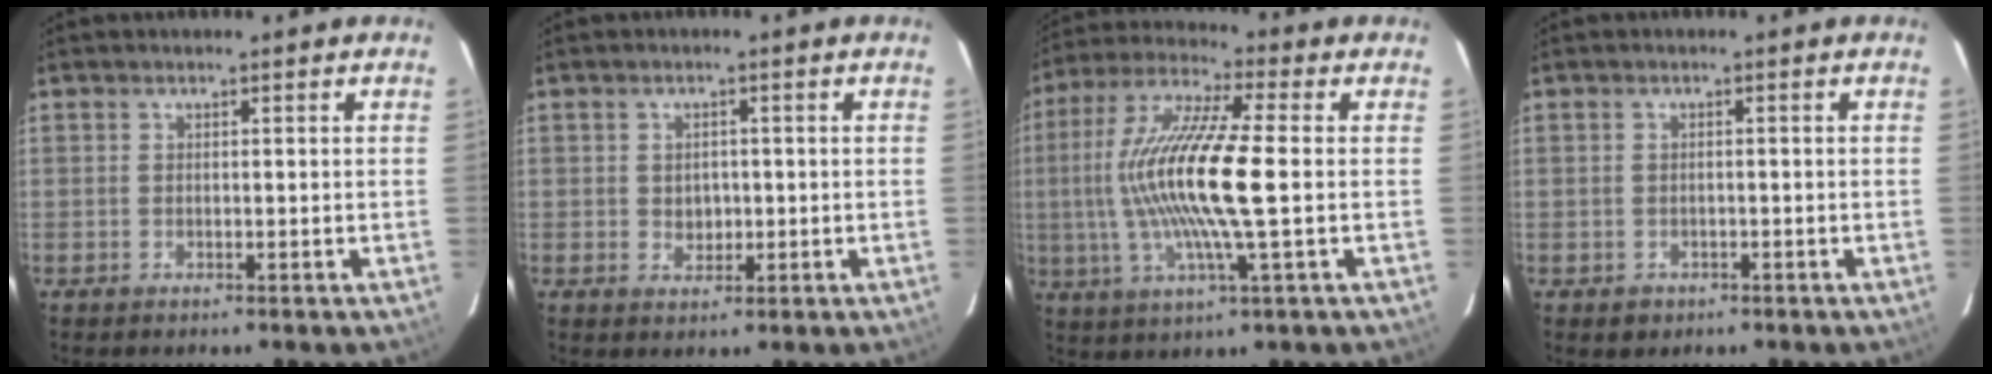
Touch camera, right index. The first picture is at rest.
{"total": 2.7, "force": [-0.1, 2.4, 1.2], "torque": [-0.019, 0.004, 0.002]}
{"total": 16.7, "force": [-0.4, 1.8, 16.6], "torque": [-0.323, 0.001, -0.014]}
{"total": 2.0, "force": [-0.9, 1.7, 0.5], "torque": [-0.011, 0.001, -0.006]}